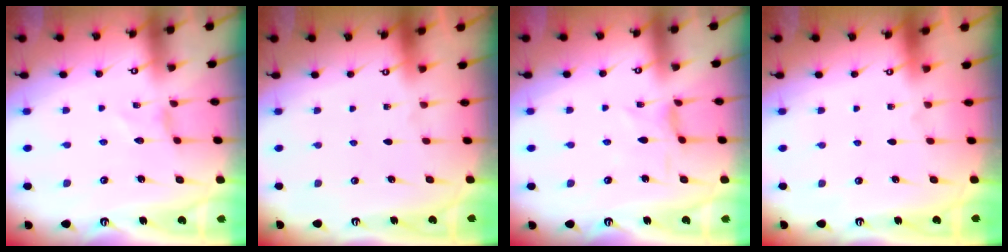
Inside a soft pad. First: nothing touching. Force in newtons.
{"total": 0.0}
{"total": 2.4, "press": 2.4, "slide": 0.3}
{"total": 0.0}